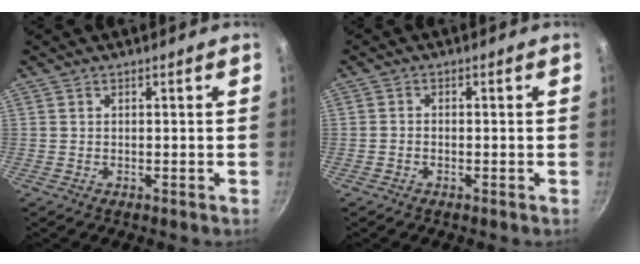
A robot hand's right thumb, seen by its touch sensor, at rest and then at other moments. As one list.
[{"total": 1.0, "force": [-0.6, 0.6, 0.5], "torque": [-0.012, 0.006, -0.015]}]